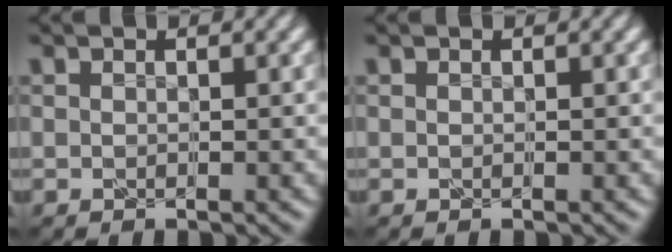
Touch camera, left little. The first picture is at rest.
{"total": 0.0}